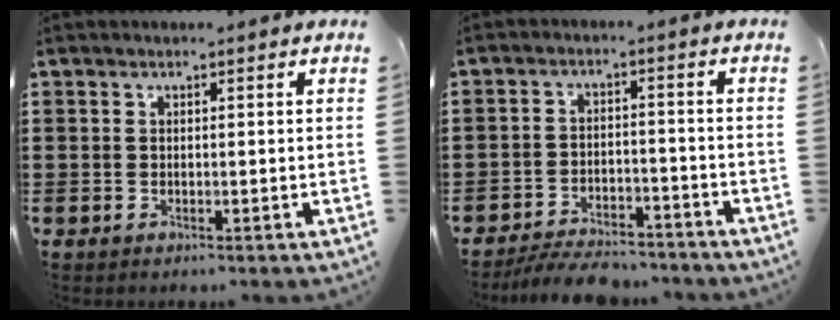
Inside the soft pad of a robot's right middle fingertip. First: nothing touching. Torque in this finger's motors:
{"motor_torque": [1.49, -0.65, 0.11, 0.09]}